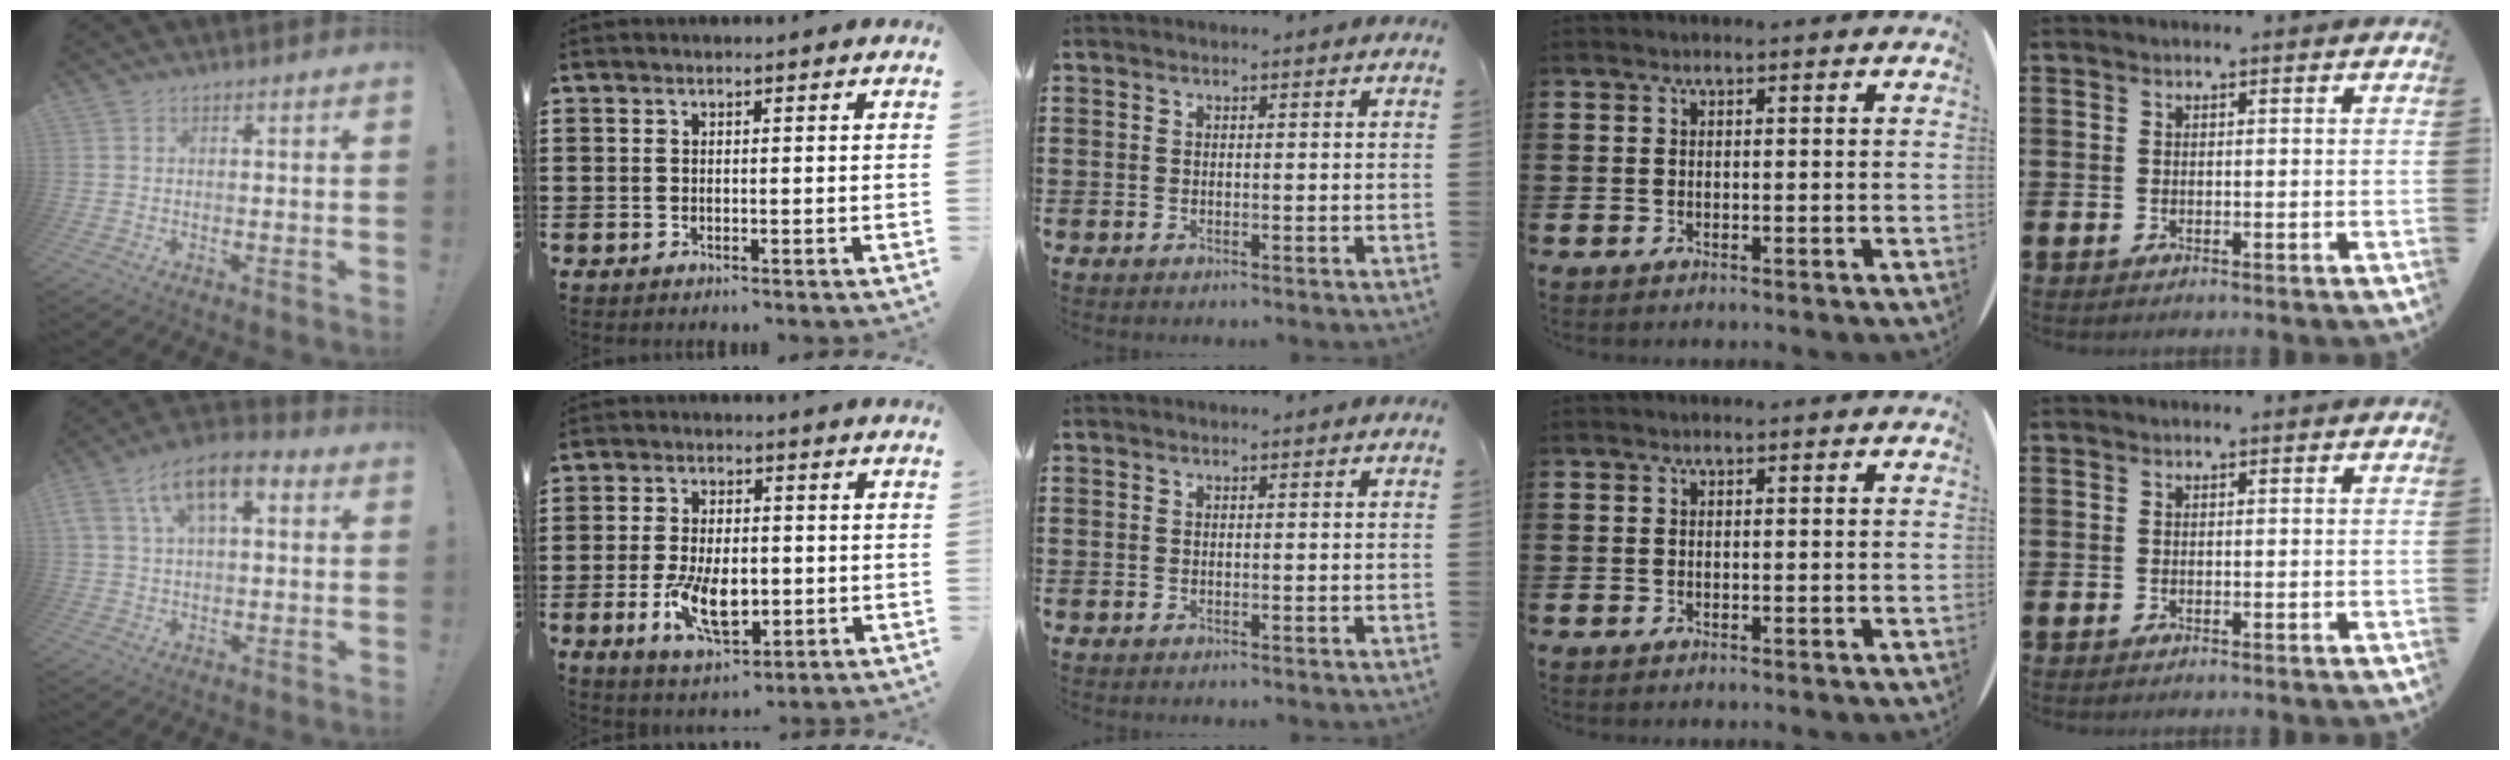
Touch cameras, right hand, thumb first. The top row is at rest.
{"thumb": {"total": 11.1, "force": [4.3, 6.0, 8.3], "torque": [-0.139, -0.002, 0.080]}, "index": {"total": 8.7, "force": [-1.9, 4.7, 7.1], "torque": [-0.145, -0.003, -0.036]}}